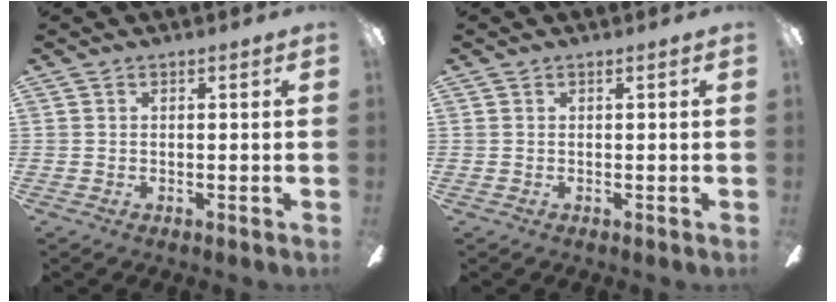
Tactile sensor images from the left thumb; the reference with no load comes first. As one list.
[{"total": 0.0}]